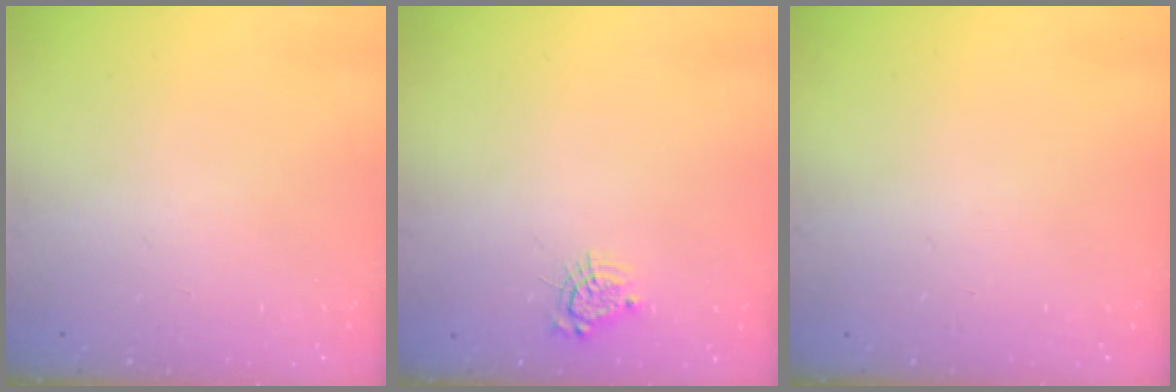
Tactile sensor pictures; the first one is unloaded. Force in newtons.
{"total": 5.9, "press": 5.9, "slide": 0.5}
{"total": 0.0}